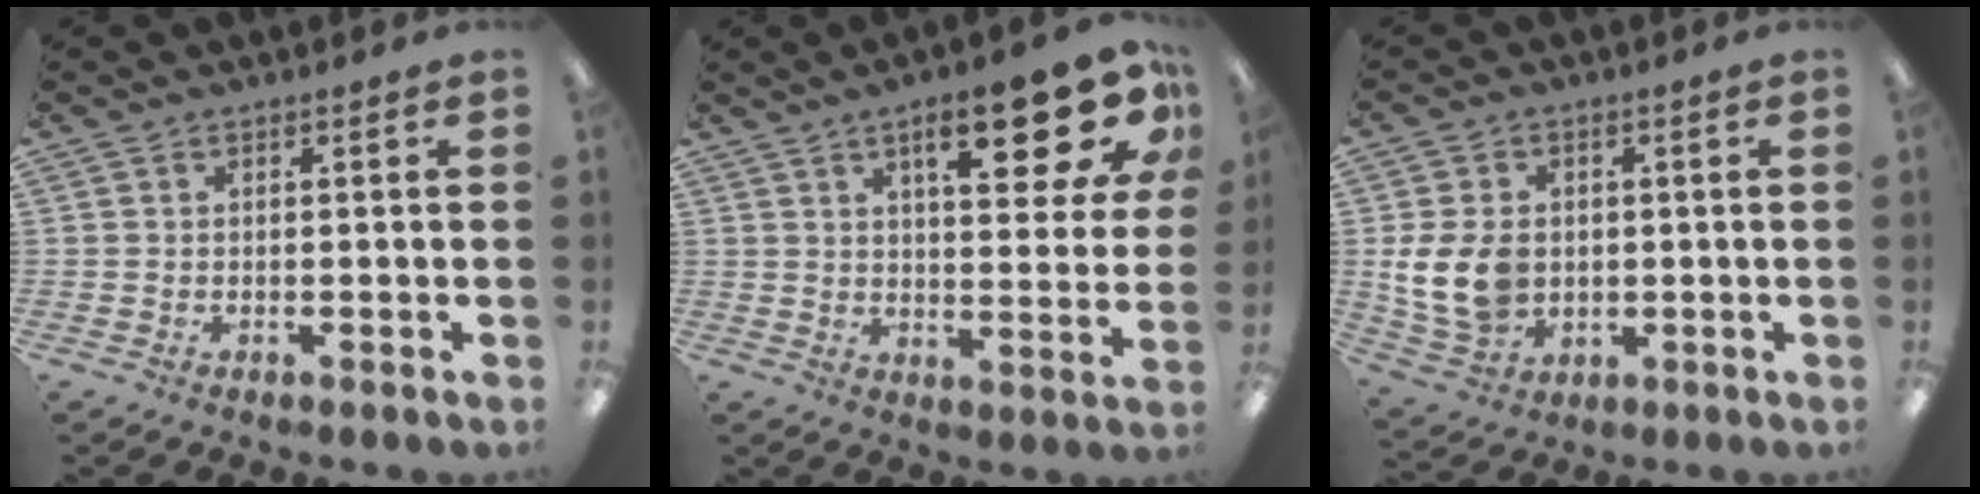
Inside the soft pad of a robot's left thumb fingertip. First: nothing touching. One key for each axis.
{"total": 16.6, "fx": 8.9, "fy": 5.2, "fz": 13.0, "tx": -0.171, "ty": -0.038, "tz": 0.134}
{"total": 11.4, "fx": -0.3, "fy": 8.6, "fz": 7.4, "tx": -0.162, "ty": 0.005, "tz": -0.003}